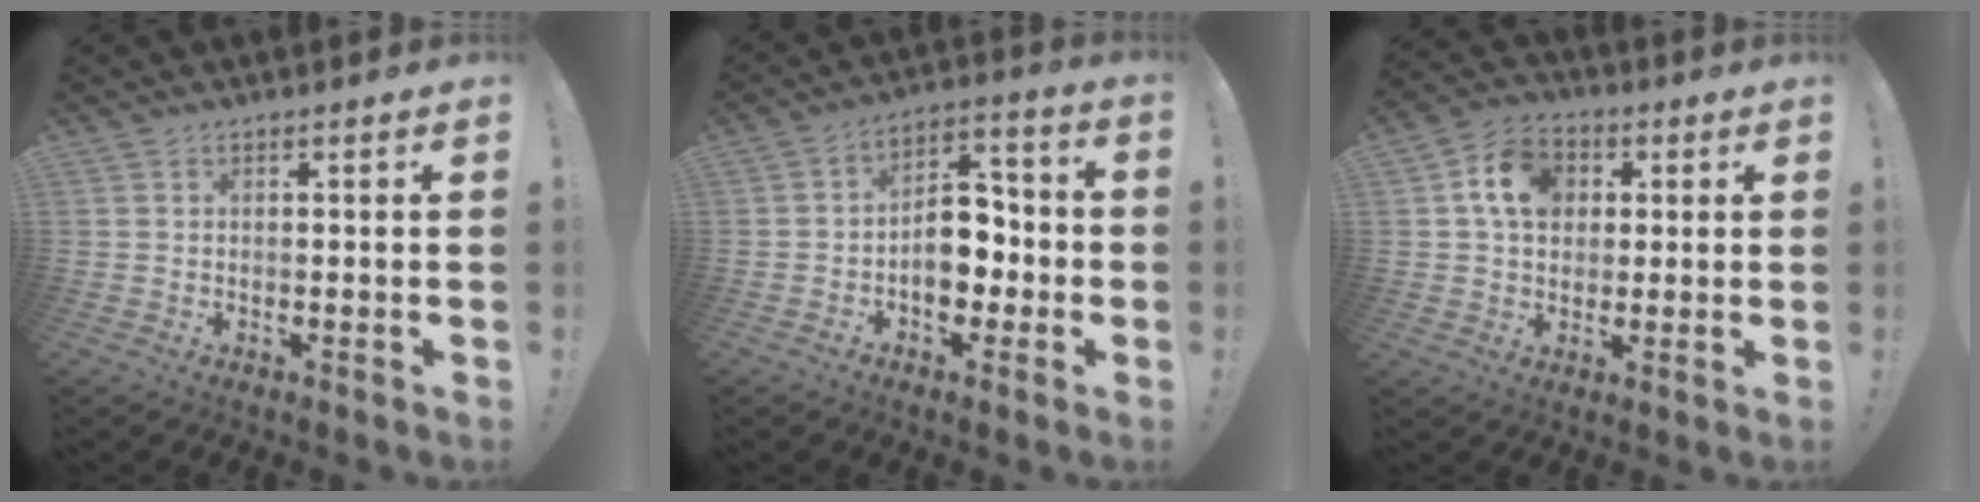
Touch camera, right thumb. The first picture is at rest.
{"total": 12.3, "force": [-3.0, 9.1, 7.8], "torque": [-0.107, 0.029, -0.048]}
{"total": 12.4, "force": [3.7, 9.7, 6.8], "torque": [-0.105, 0.004, 0.074]}